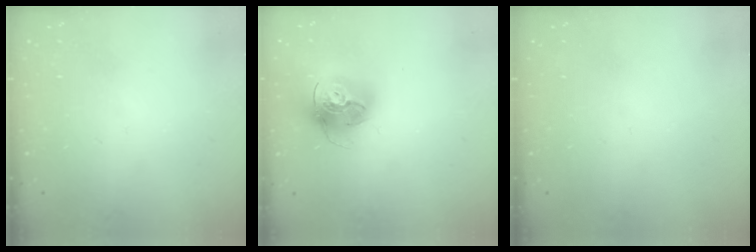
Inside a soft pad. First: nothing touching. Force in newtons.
{"total": 17.1, "press": 17.0, "slide": 1.9}
{"total": 0.0}